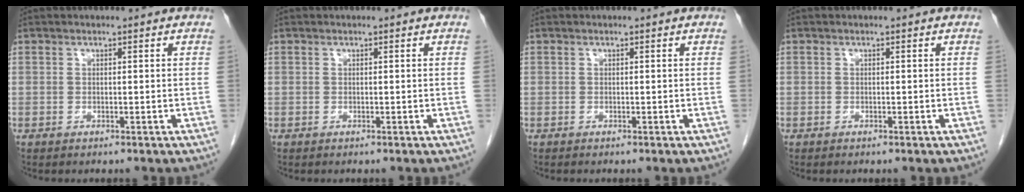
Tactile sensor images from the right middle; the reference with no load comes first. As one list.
[{"total": 0.0}, {"total": 0.0}, {"total": 0.0}]